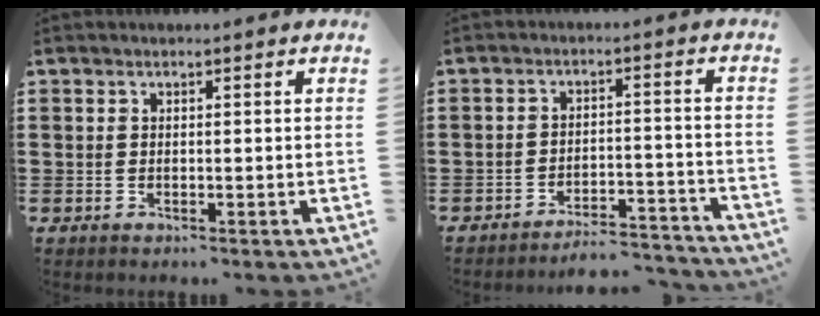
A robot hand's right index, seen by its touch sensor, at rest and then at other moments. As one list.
[{"total": 4.8, "force": [-4.6, 0.3, 1.2], "torque": [-0.024, -0.001, -0.092]}]